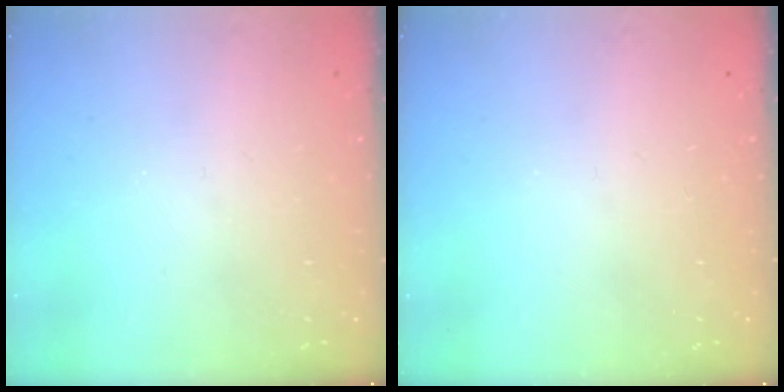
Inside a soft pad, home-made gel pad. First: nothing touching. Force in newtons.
{"total": 0.0}